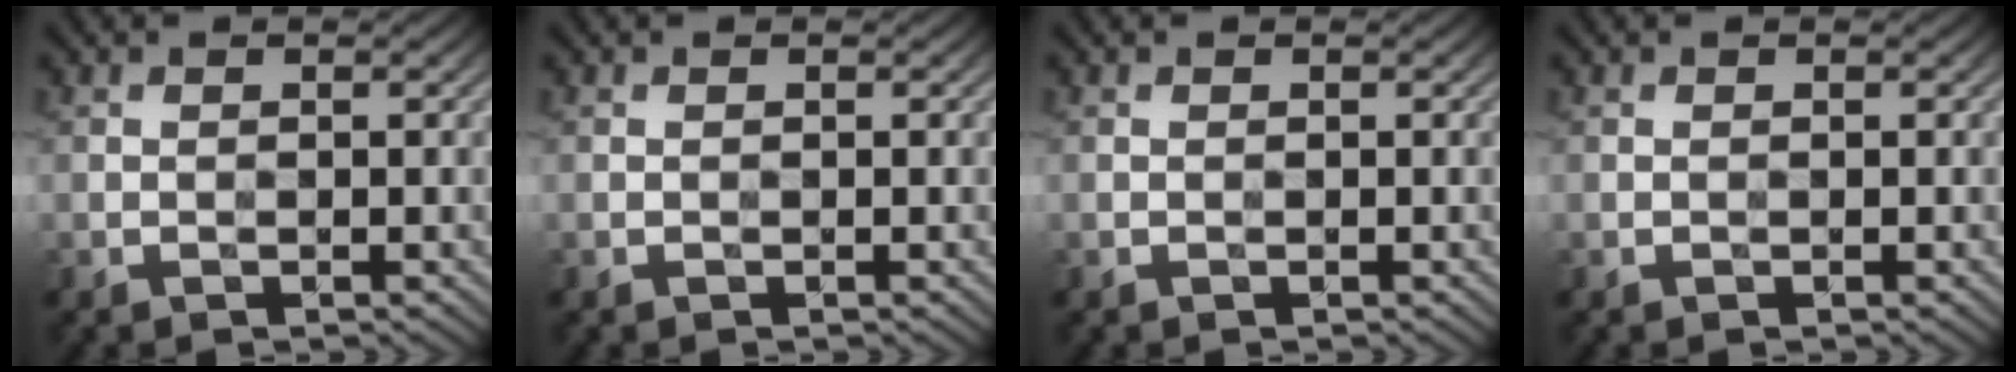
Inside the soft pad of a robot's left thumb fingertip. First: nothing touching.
{"total": 0.0}
{"total": 0.0}
{"total": 0.0}